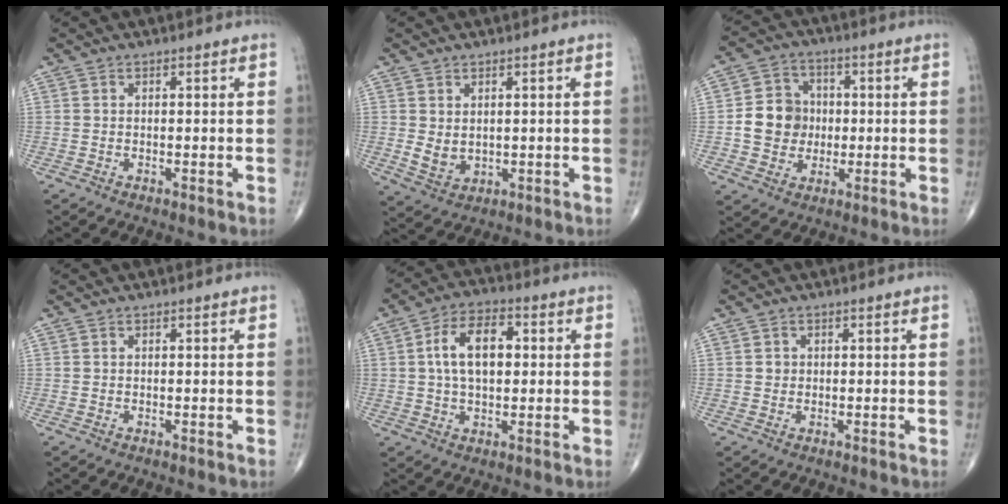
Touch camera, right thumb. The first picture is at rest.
{"total": 3.9, "force": [0.8, 2.8, 2.6], "torque": [-0.039, -0.014, 0.028]}
{"total": 9.2, "force": [-0.4, 8.3, 4.0], "torque": [-0.038, 0.015, -0.013]}
{"total": 0.0}
{"total": 10.5, "force": [1.5, 6.0, 8.5], "torque": [-0.142, 0.017, 0.021]}
{"total": 1.0, "force": [0.1, 1.0, 0.3], "torque": [0.001, 0.002, 0.002]}